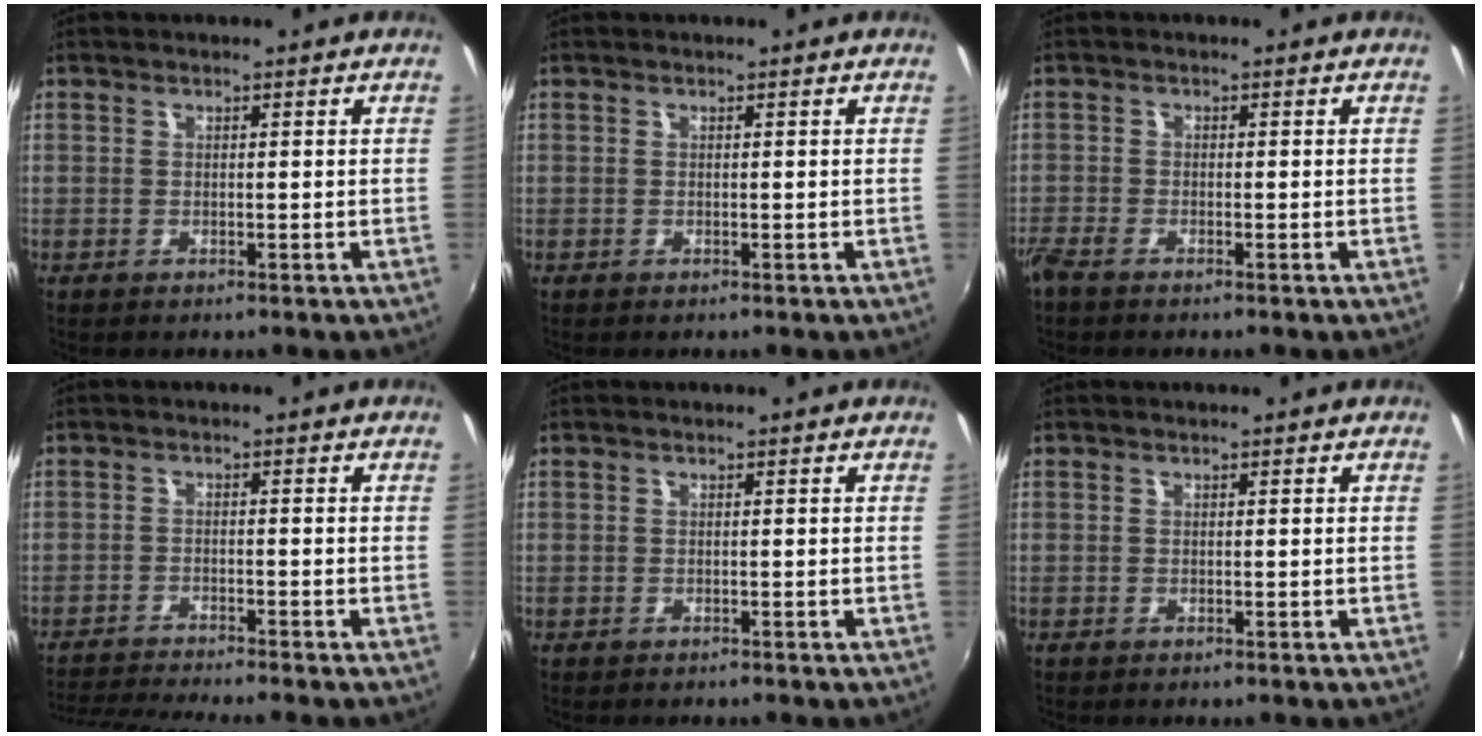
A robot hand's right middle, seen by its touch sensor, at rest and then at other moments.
{"total": 0.0}
{"total": 2.8, "force": [-2.4, 0.6, 1.4], "torque": [-0.039, -0.010, -0.050]}
{"total": 7.2, "force": [-6.8, -1.3, 2.0], "torque": [-0.059, -0.016, -0.120]}
{"total": 0.0}
{"total": 0.0}